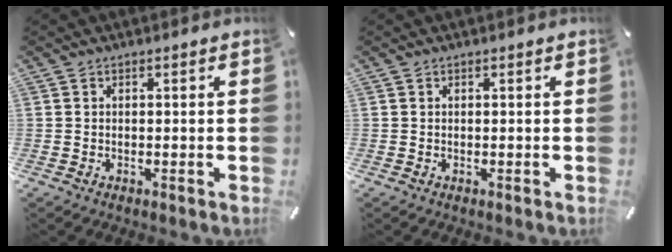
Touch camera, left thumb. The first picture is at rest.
{"total": 0.0}